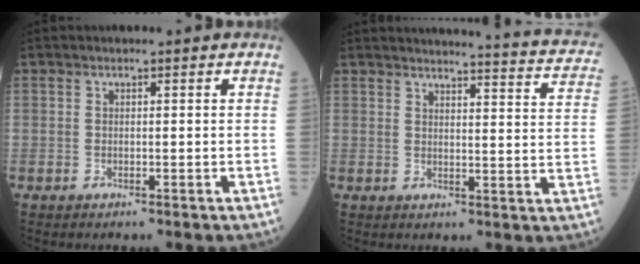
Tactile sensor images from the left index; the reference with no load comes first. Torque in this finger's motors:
{"motor_torque": [-0.05, -0.54, 0.01, 0.00]}